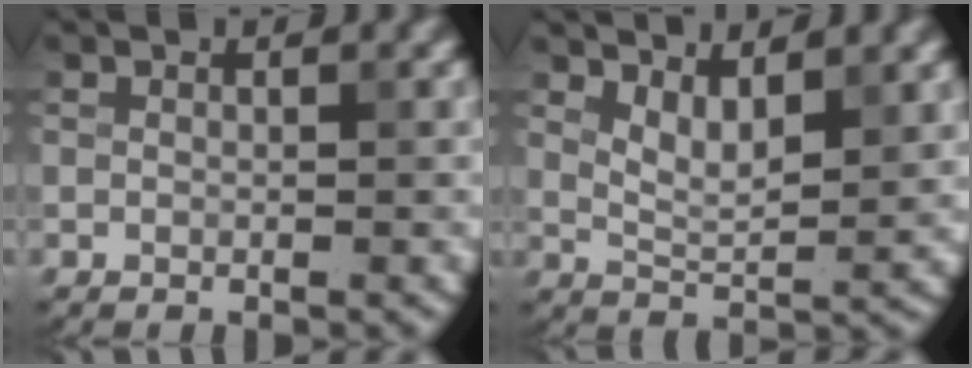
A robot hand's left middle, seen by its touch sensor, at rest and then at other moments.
{"total": 3.2, "force": [1.9, 1.1, 2.4], "torque": [-0.047, -0.009, 0.039]}